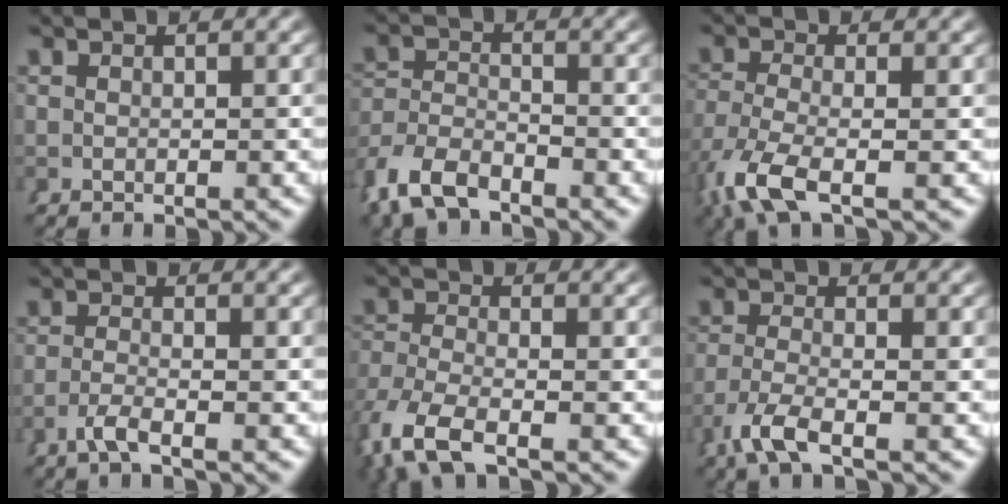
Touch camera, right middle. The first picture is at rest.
{"total": 5.4, "force": [-3.8, 3.4, 1.9], "torque": [-0.057, -0.025, -0.060]}
{"total": 4.8, "force": [-2.0, 1.9, 3.9], "torque": [-0.099, -0.037, -0.015]}
{"total": 2.1, "force": [-1.4, -0.7, 1.4], "torque": [-0.030, -0.009, -0.023]}
{"total": 4.6, "force": [-2.4, 2.2, 3.3], "torque": [-0.094, -0.037, -0.021]}
{"total": 3.5, "force": [-1.9, 0.5, 2.8], "torque": [-0.072, -0.024, -0.022]}